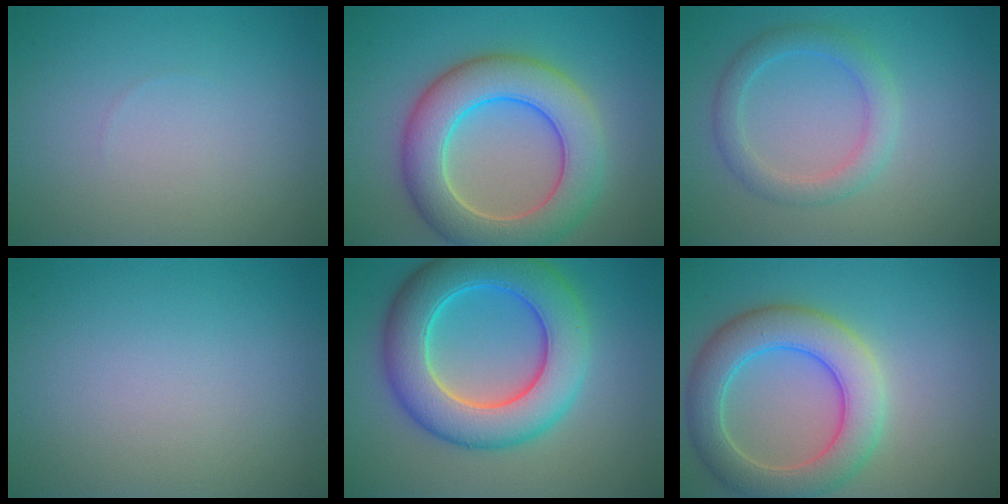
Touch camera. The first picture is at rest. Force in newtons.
{"total": 8.7, "press": 8.6, "slide": 0.4}
{"total": 2.9, "press": 2.9, "slide": 0.1}
{"total": 0.0}
{"total": 9.4, "press": 9.4, "slide": 0.3}
{"total": 6.8, "press": 6.8, "slide": 0.7}